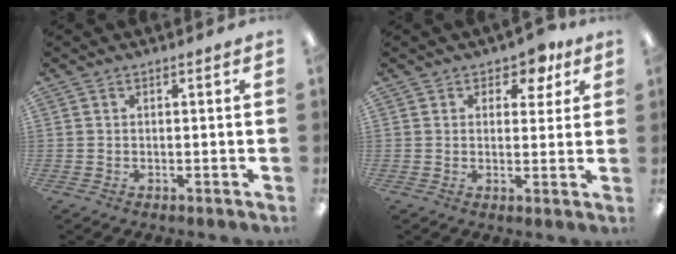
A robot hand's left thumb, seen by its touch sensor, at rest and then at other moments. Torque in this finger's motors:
{"motor_torque": [0.06, 0.07, 0.02, -0.15, 0.04]}